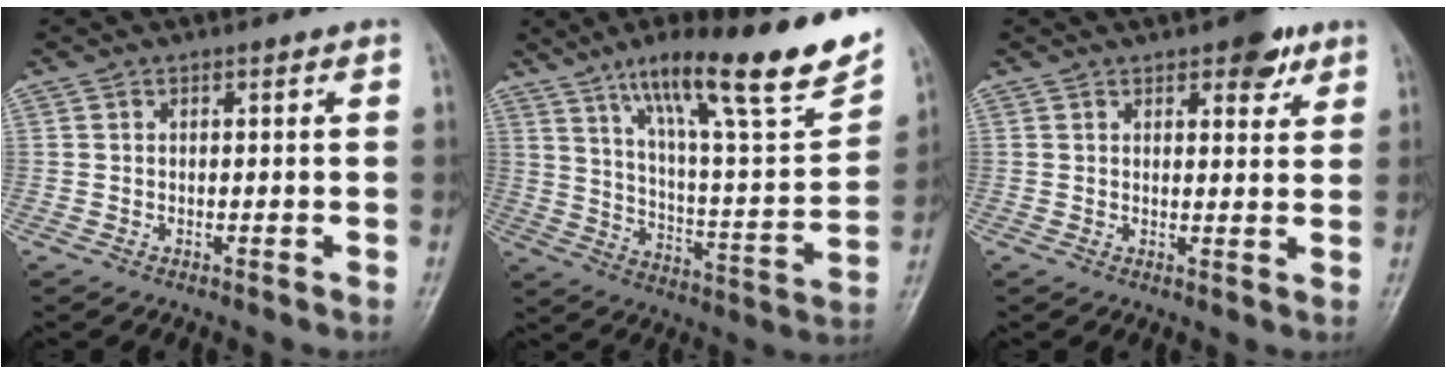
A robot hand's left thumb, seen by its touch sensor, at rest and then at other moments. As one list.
[{"total": 25.2, "force": [16.3, 4.3, 18.7], "torque": [-0.262, -0.054, 0.265]}, {"total": 5.7, "force": [3.5, 2.6, 3.8], "torque": [-0.026, -0.014, 0.041]}]